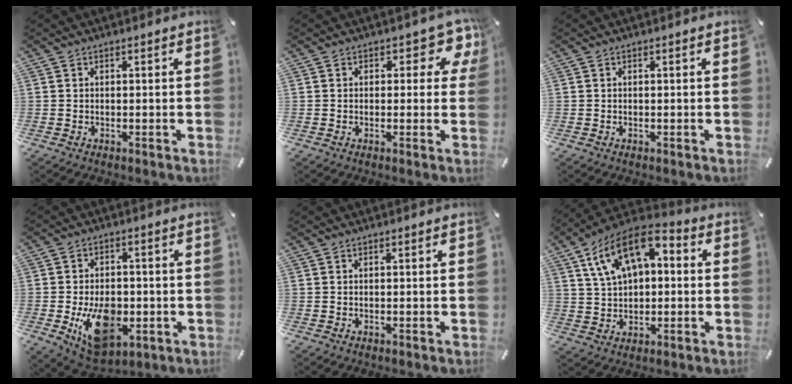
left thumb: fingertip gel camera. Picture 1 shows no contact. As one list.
[{"total": 5.7, "force": [2.3, 3.5, 4.0], "torque": [-0.036, -0.006, 0.032]}, {"total": 0.0}, {"total": 13.6, "force": [-2.8, 9.1, 9.7], "torque": [-0.154, -0.004, -0.044]}, {"total": 0.0}, {"total": 12.9, "force": [5.3, 8.4, 8.2], "torque": [-0.161, -0.009, 0.097]}]